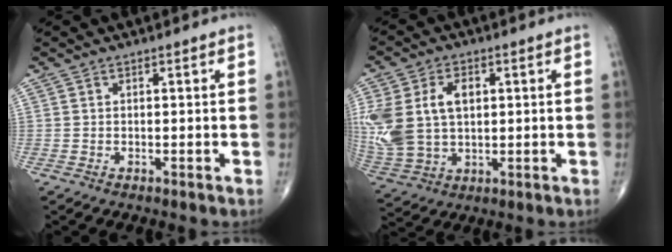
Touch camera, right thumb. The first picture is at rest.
{"total": 16.1, "force": [2.8, 10.7, 11.6], "torque": [-0.259, 0.006, 0.066]}